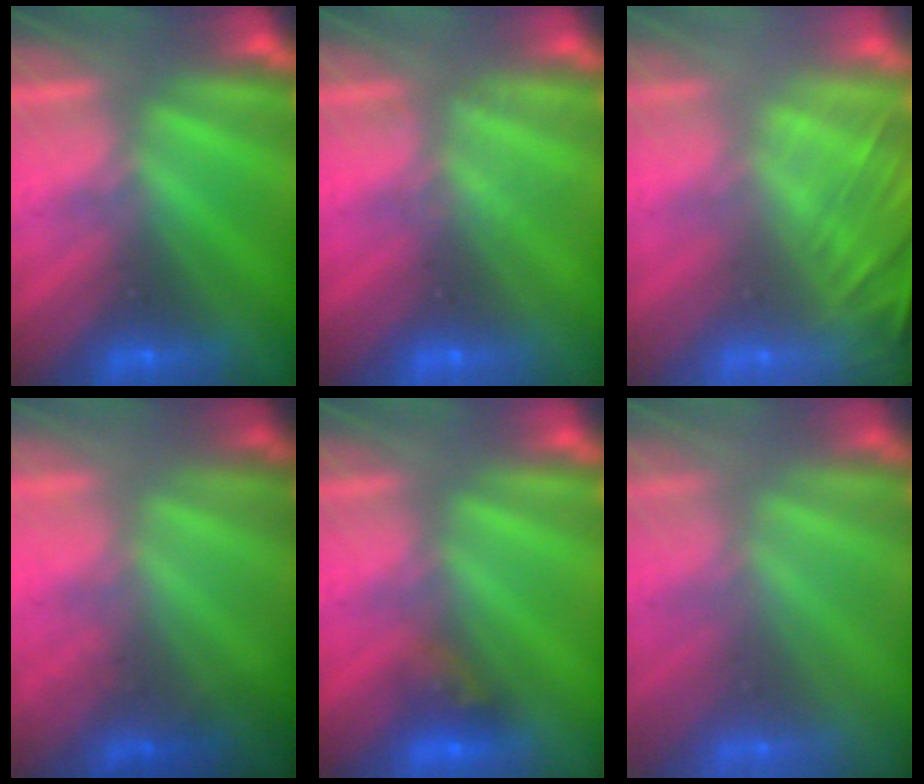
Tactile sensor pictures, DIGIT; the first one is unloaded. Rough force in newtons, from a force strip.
{"total": 1.8}
{"total": 7.2}
{"total": 1.4}
{"total": 3.0}
{"total": 1.7}